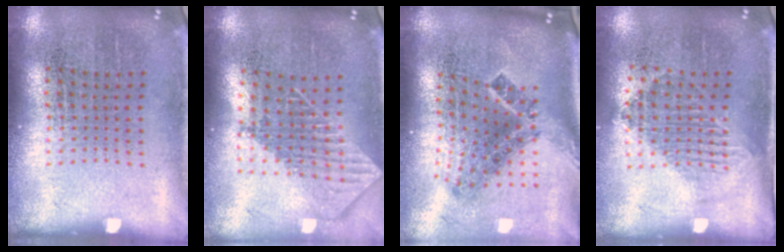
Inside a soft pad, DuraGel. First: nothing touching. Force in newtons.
{"total": 1.9, "press": 1.5, "slide": 1.3}
{"total": 2.0, "press": 1.3, "slide": 1.6}
{"total": 1.2, "press": 1.1, "slide": 0.5}